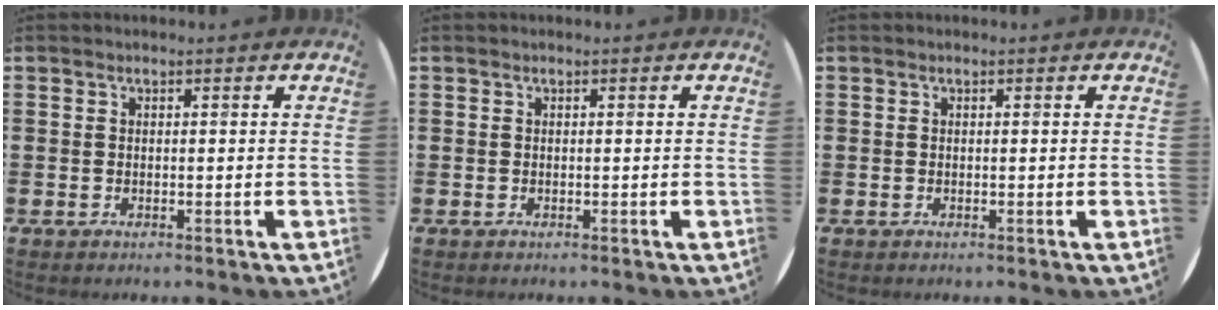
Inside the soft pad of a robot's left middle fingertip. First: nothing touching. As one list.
[{"total": 0.0}, {"total": 0.0}]